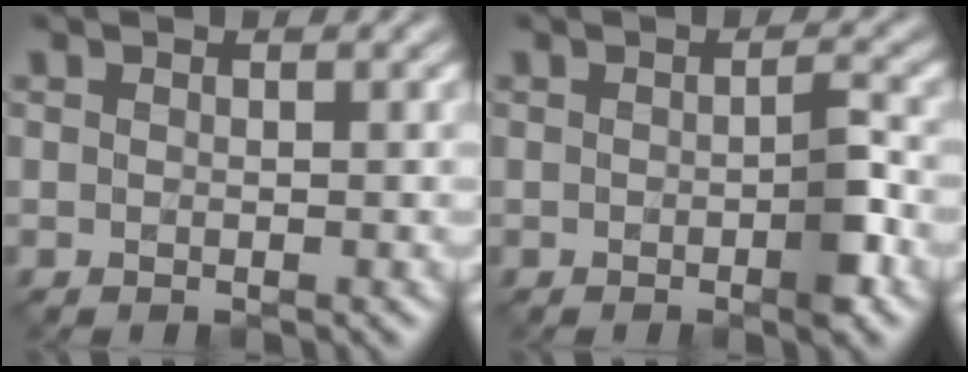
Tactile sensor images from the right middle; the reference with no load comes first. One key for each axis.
{"total": 2.6, "fx": -0.8, "fy": 0.5, "fz": 2.4, "tx": -0.036, "ty": 0.000, "tz": -0.013}